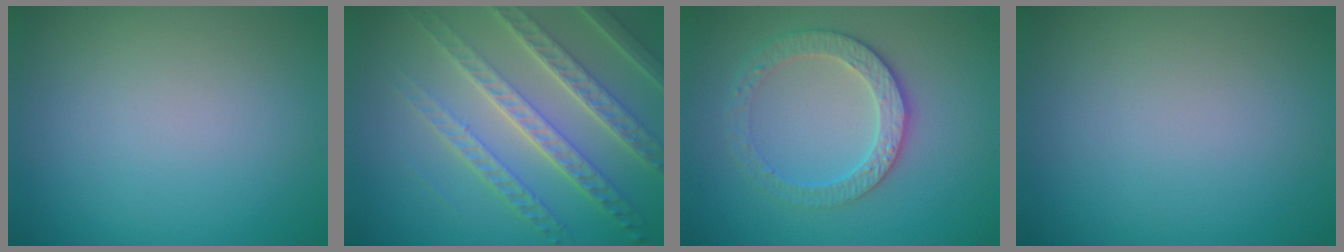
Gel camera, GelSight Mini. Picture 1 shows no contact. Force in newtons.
{"total": 7.5, "press": 5.3, "slide": 5.3}
{"total": 3.3, "press": 3.1, "slide": 1.2}
{"total": 0.0}